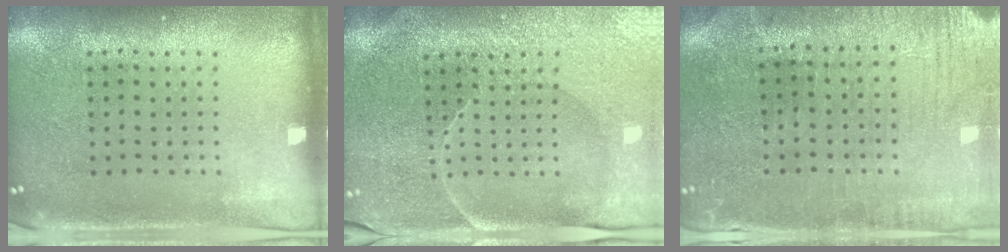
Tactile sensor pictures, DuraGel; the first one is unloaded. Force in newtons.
{"total": 3.8, "press": 3.6, "slide": 1.2}
{"total": 0.5, "press": 0.3, "slide": 0.4}